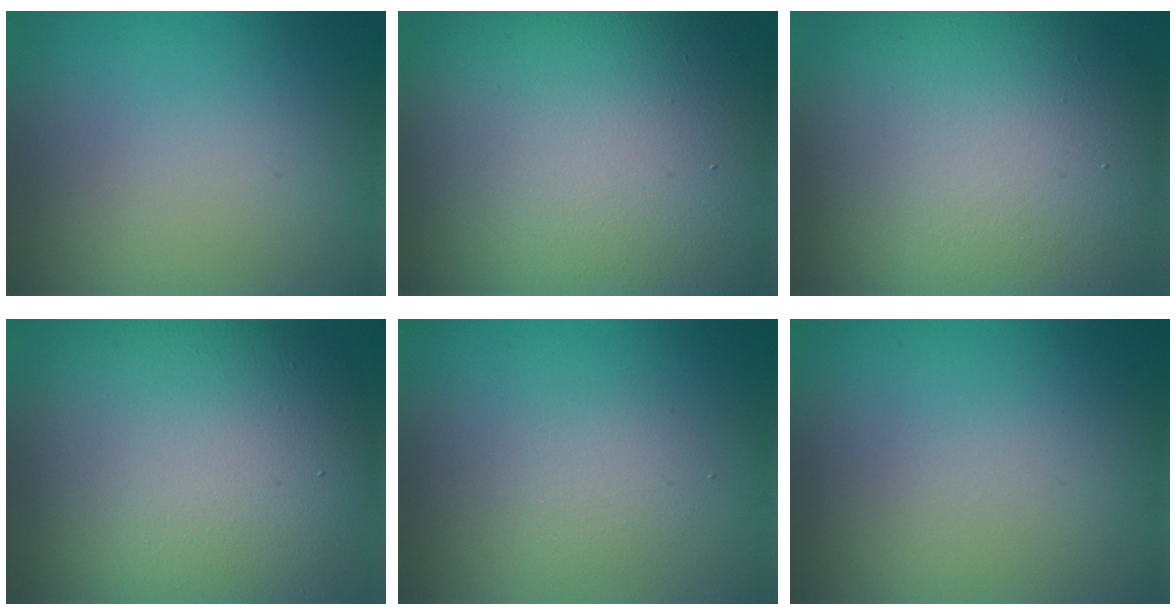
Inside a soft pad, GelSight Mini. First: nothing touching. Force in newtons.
{"total": 22.3, "press": 22.3, "slide": 1.1}
{"total": 13.9, "press": 13.9, "slide": 1.1}
{"total": 12.9, "press": 12.8, "slide": 1.4}
{"total": 1.8, "press": 1.8, "slide": 0.0}
{"total": 0.0}